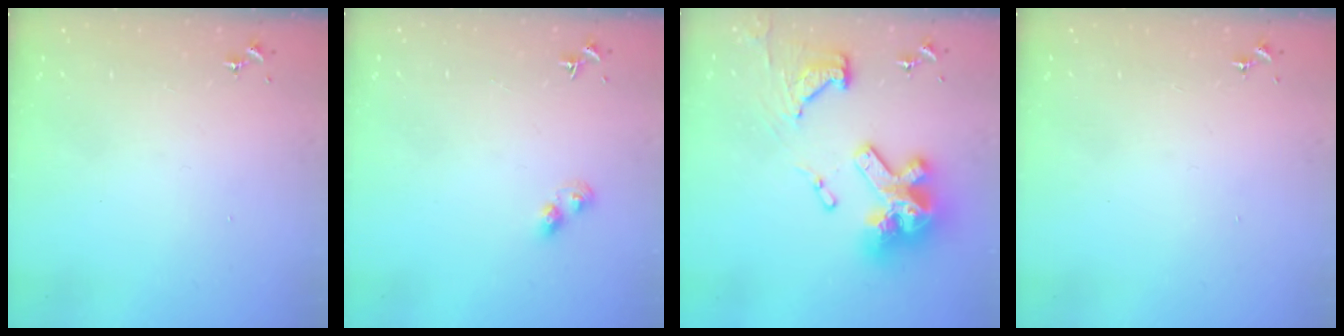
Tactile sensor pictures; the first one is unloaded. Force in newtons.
{"total": 3.9, "press": 3.9, "slide": 0.4}
{"total": 25.6, "press": 25.5, "slide": 2.1}
{"total": 0.0}